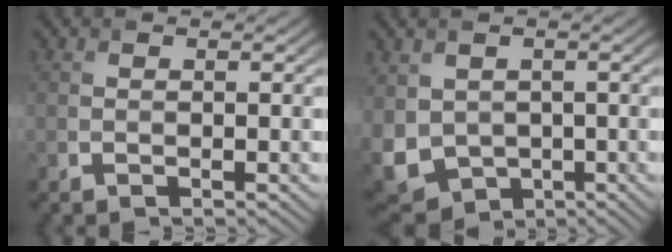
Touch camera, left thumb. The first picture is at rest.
{"total": 8.6, "force": [-0.7, 6.7, 5.4], "torque": [-0.158, -0.024, -0.012]}